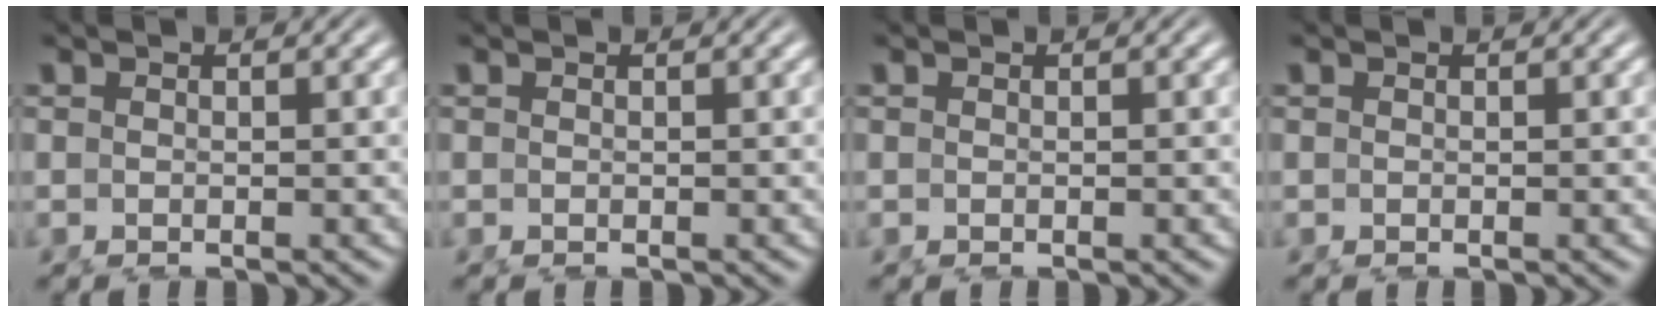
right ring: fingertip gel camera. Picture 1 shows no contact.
{"total": 0.0}
{"total": 0.0}
{"total": 0.0}